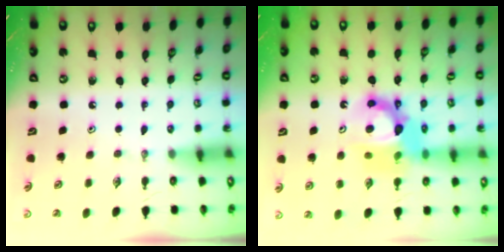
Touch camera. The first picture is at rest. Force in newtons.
{"total": 13.3, "press": 13.2, "slide": 1.6}